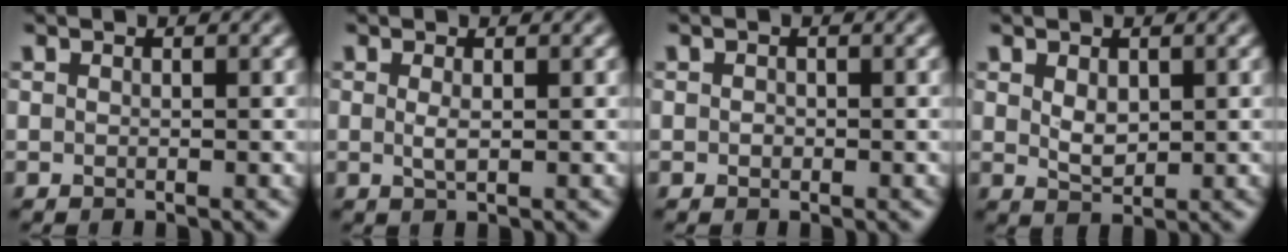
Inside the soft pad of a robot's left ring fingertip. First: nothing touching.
{"total": 1.1, "force": [0.1, 0.3, 1.0], "torque": [-0.021, -0.001, 0.002]}
{"total": 0.5, "force": [0.0, 0.5, 0.2], "torque": [-0.002, -0.003, -0.002]}
{"total": 2.1, "force": [0.6, 1.3, 1.5], "torque": [-0.030, -0.003, 0.017]}